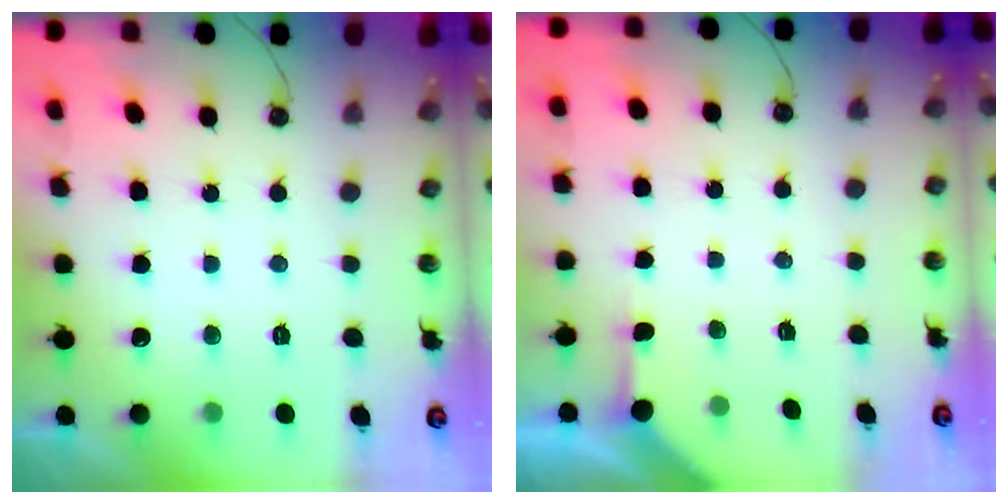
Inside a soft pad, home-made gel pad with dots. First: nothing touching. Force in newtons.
{"total": 2.1, "press": 2.1, "slide": 0.3}